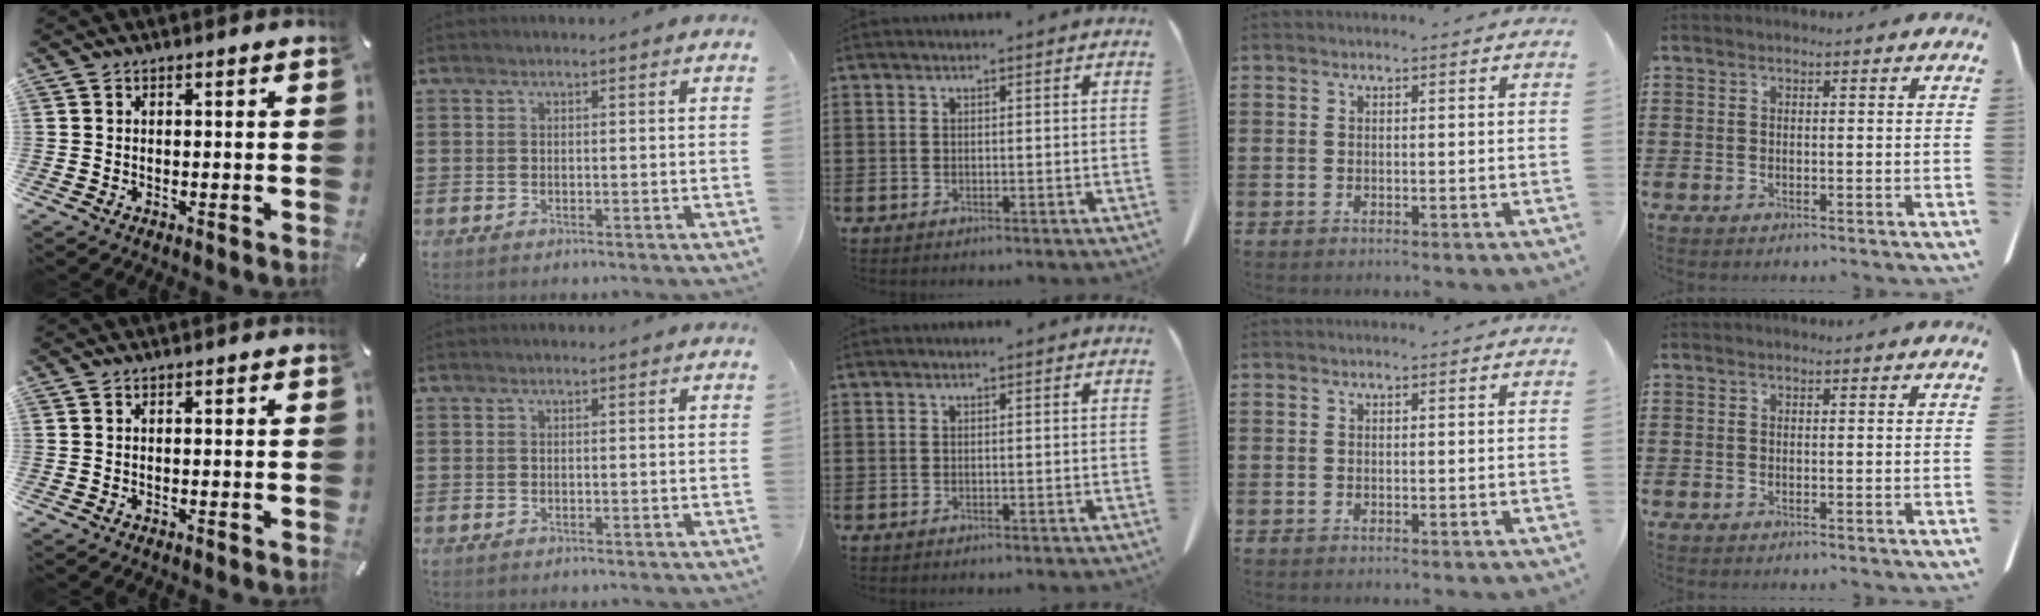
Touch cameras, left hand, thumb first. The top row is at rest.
{}